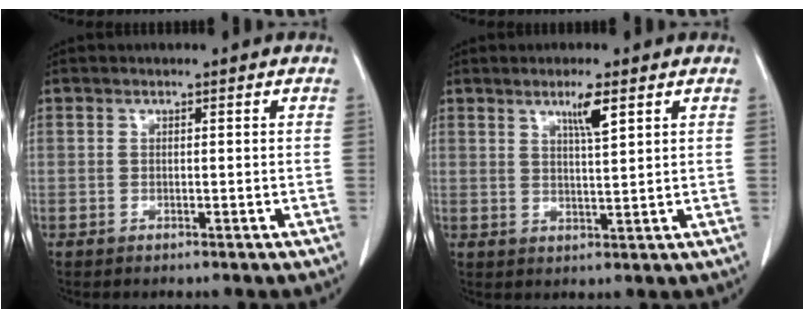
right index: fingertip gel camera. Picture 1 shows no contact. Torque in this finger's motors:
{"motor_torque": [0.08, 0.06, 0.05, 0.04]}